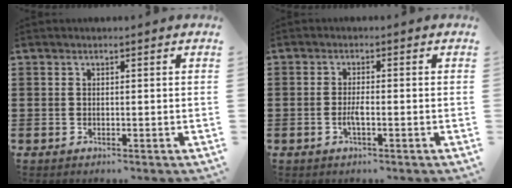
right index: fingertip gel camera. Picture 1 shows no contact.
{"total": 2.0, "force": [-0.9, 0.3, 1.8], "torque": [-0.040, -0.002, -0.017]}